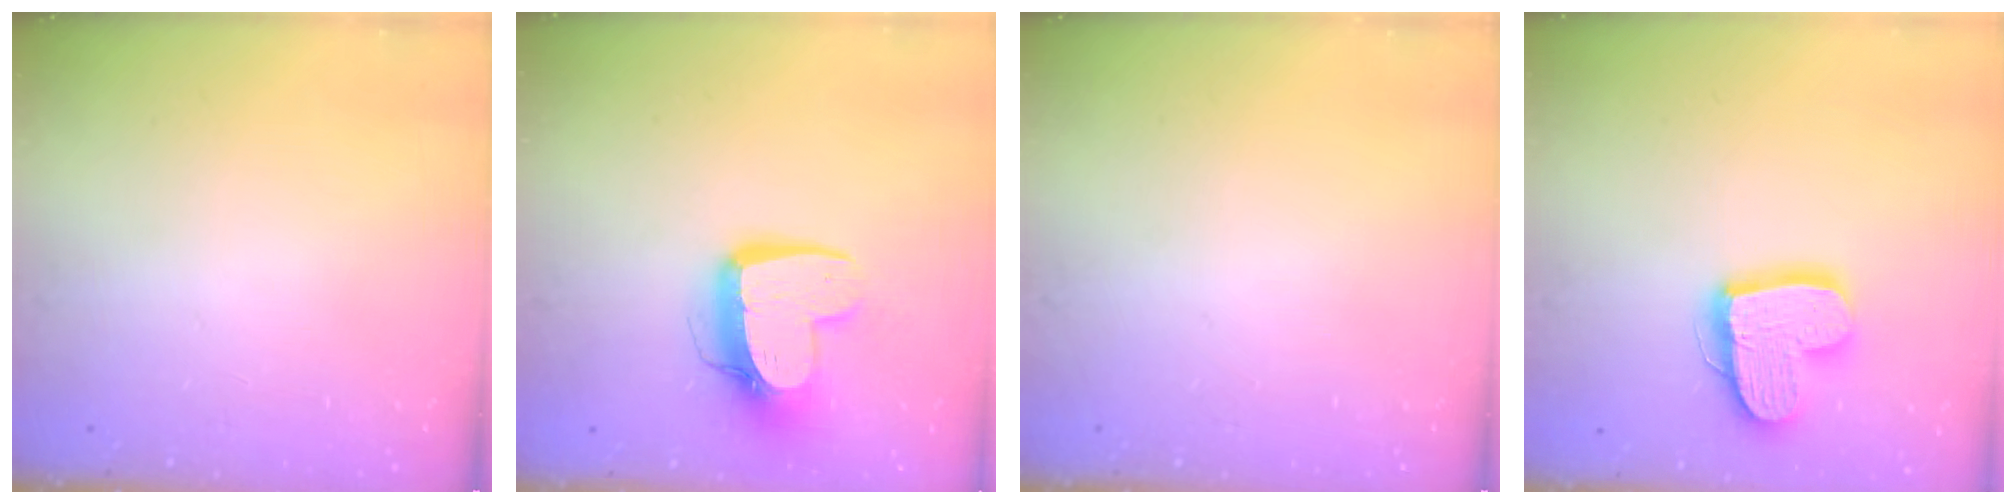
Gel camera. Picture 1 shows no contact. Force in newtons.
{"total": 13.0, "press": 12.9, "slide": 1.2}
{"total": 0.0}
{"total": 16.5, "press": 16.5, "slide": 1.6}